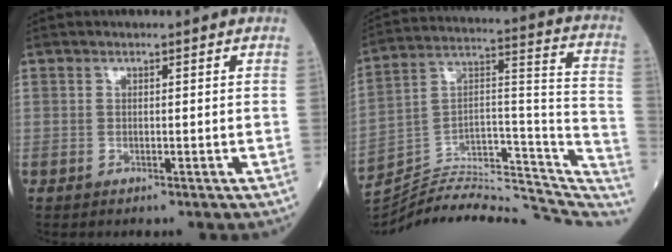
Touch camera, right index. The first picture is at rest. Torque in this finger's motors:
{"motor_torque": [-0.33, -1.01, 0.18, 0.03]}